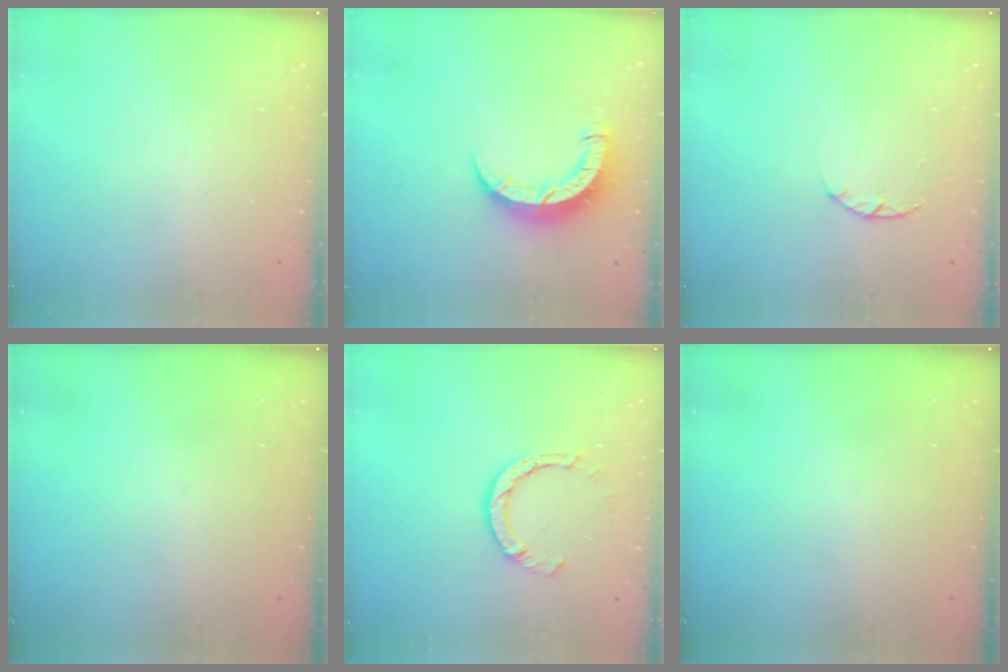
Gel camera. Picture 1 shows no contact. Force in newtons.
{"total": 8.7, "press": 8.6, "slide": 0.5}
{"total": 1.4, "press": 1.3, "slide": 0.3}
{"total": 0.0}
{"total": 5.5, "press": 5.5, "slide": 0.6}
{"total": 0.0}